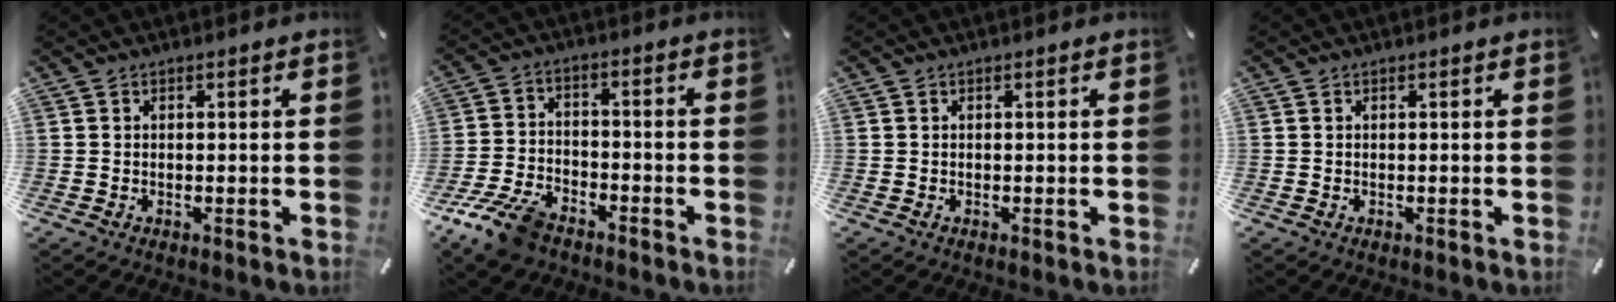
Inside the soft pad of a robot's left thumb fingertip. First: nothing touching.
{"total": 10.1, "force": [-7.3, 4.9, 5.0], "torque": [-0.105, 0.034, -0.137]}
{"total": 0.0}
{"total": 0.0}